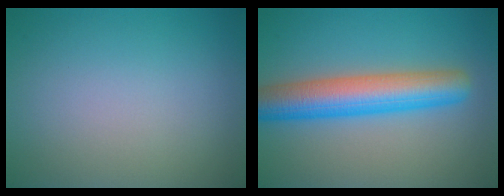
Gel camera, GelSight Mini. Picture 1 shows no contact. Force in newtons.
{"total": 7.0, "press": 7.0, "slide": 0.2}